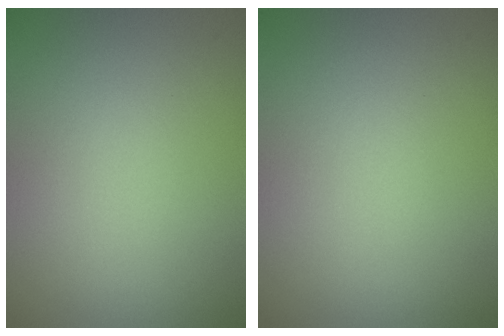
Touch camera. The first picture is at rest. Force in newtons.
{"total": 0.0}